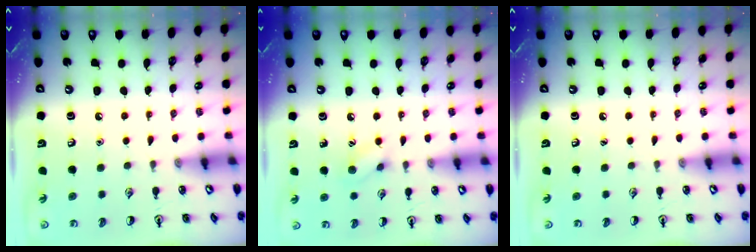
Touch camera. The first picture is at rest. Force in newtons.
{"total": 6.1, "press": 6.0, "slide": 1.0}
{"total": 0.0}